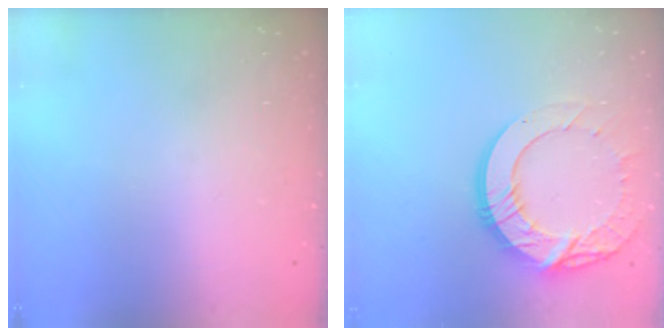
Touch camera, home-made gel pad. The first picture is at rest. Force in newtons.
{"total": 15.4, "press": 15.4, "slide": 0.9}